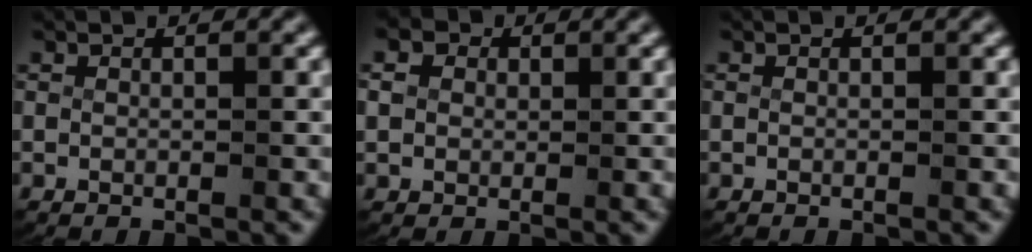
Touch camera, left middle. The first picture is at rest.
{"total": 2.0, "force": [0.6, 1.8, 0.7], "torque": [-0.030, -0.005, 0.014]}
{"total": 0.0}